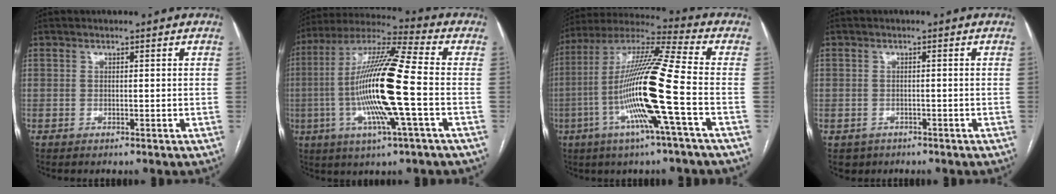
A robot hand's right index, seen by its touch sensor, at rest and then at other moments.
{"total": 18.3, "force": [-2.8, 0.3, 18.1], "torque": [-0.359, -0.004, -0.062]}
{"total": 18.0, "force": [-4.5, -1.0, 17.4], "torque": [-0.343, -0.007, -0.100]}
{"total": 3.0, "force": [-1.5, 2.6, 0.1], "torque": [0.001, 0.006, -0.018]}